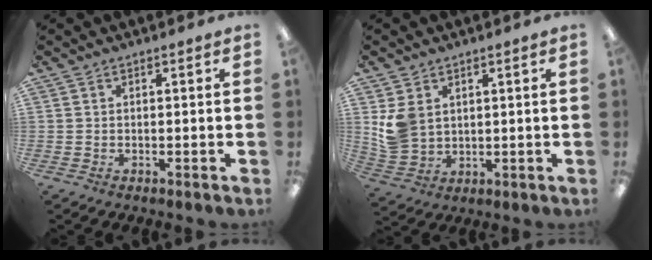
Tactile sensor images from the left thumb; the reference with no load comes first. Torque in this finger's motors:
{"motor_torque": [0.34, 0.72, 0.56, -0.71, 0.07]}